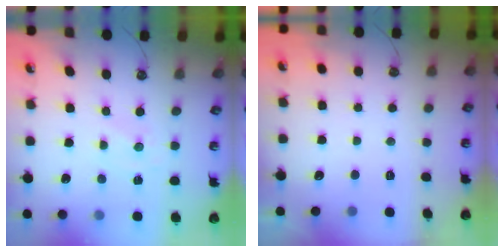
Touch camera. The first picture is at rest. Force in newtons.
{"total": 0.0}